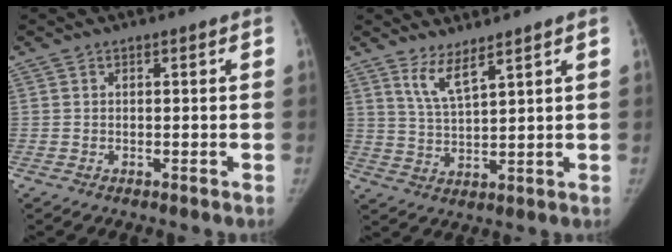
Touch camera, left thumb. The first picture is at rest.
{"total": 5.1, "force": [3.7, 0.7, 3.4], "torque": [-0.067, -0.035, 0.079]}